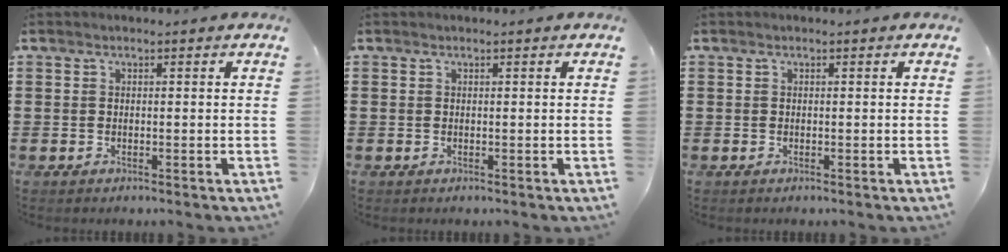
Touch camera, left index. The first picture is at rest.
{"total": 0.0}
{"total": 0.0}